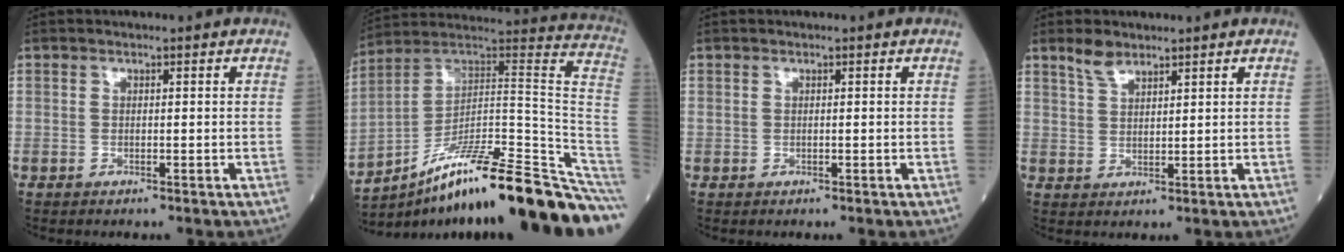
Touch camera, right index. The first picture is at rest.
{"total": 26.8, "force": [-18.1, 1.8, 19.6], "torque": [-0.173, 0.051, -0.281]}
{"total": 0.0}
{"total": 3.2, "force": [2.6, 1.1, 1.4], "torque": [-0.032, 0.005, 0.054]}